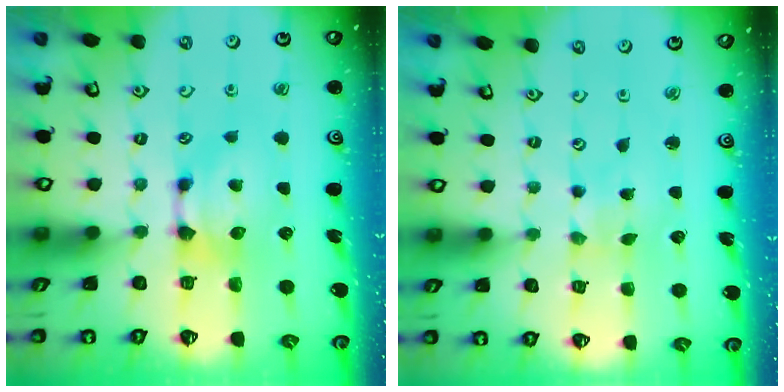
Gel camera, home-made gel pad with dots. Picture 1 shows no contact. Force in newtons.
{"total": 4.9, "press": 4.9, "slide": 0.2}